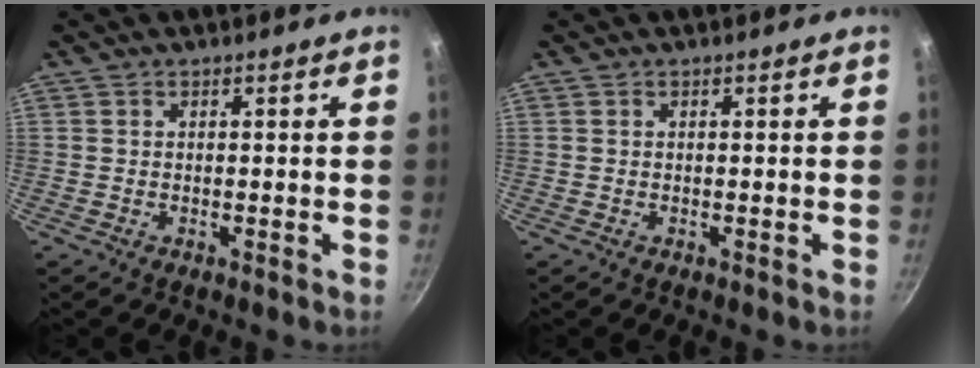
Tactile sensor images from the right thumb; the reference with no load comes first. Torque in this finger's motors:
{"motor_torque": [-0.22, 0.22, -0.01, 0.02, 0.00]}